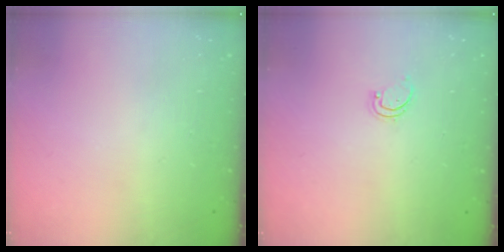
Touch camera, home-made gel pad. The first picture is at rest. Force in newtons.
{"total": 1.7, "press": 1.7, "slide": 0.3}